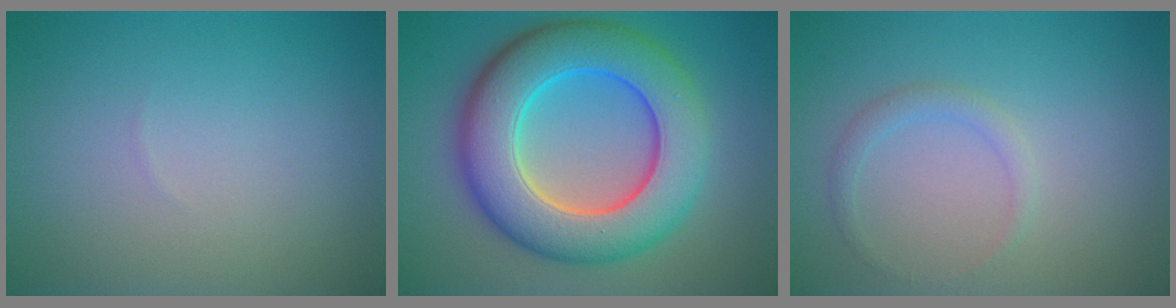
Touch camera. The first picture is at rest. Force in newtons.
{"total": 11.1, "press": 11.1, "slide": 0.5}
{"total": 1.3, "press": 1.3, "slide": 0.1}